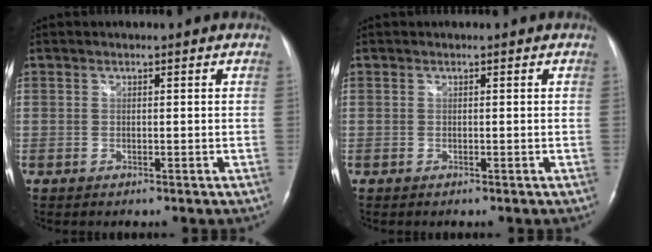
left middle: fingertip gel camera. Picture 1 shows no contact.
{"total": 0.0}